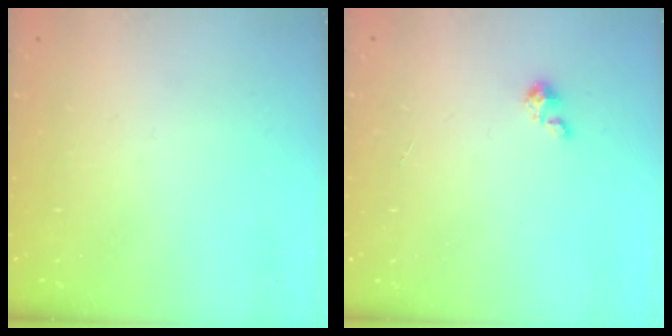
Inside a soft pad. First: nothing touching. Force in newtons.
{"total": 3.1, "press": 3.1, "slide": 0.3}